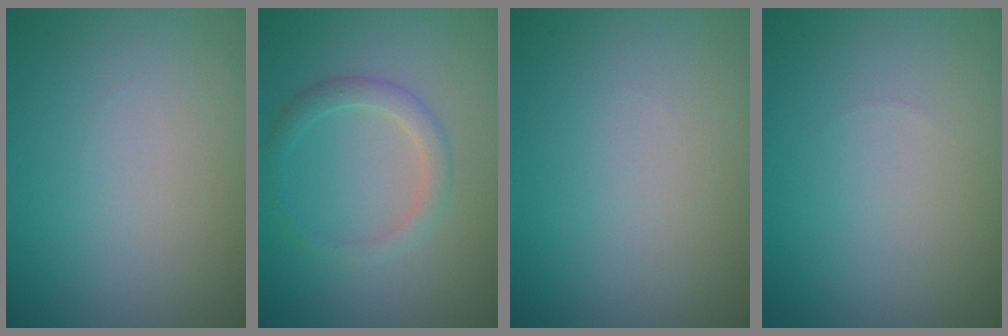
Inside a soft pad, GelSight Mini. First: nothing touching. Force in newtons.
{"total": 2.0, "press": 2.0, "slide": 0.0}
{"total": 0.0}
{"total": 0.0}